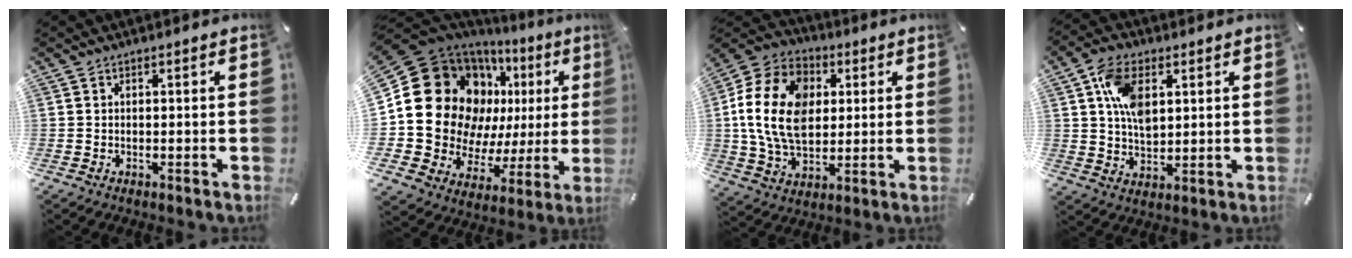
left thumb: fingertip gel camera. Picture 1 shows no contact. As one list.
[{"total": 24.0, "force": [7.2, 18.2, 13.9], "torque": [-0.242, -0.051, 0.160]}, {"total": 18.1, "force": [1.9, 13.9, 11.5], "torque": [-0.254, 0.017, 0.031]}, {"total": 10.2, "force": [3.1, 6.4, 7.2], "torque": [-0.145, 0.002, 0.058]}]